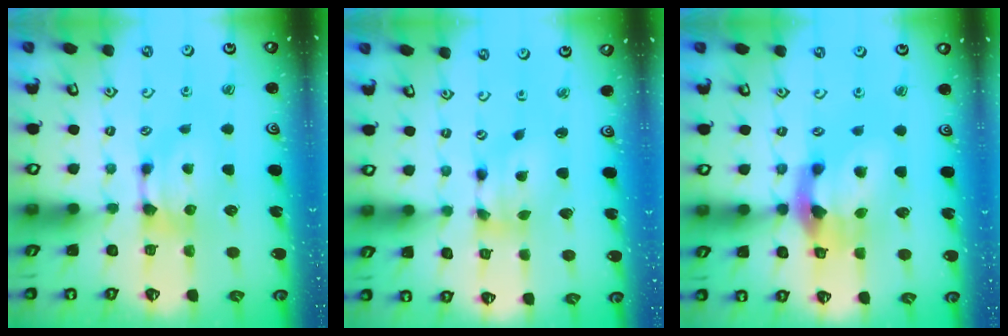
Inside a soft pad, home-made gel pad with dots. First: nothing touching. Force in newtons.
{"total": 4.7, "press": 4.2, "slide": 1.9}
{"total": 6.4, "press": 6.0, "slide": 2.2}